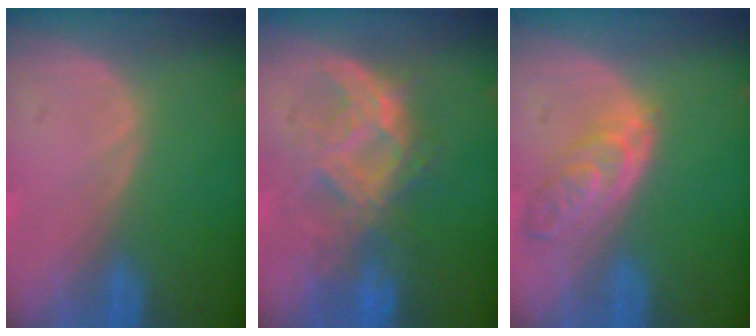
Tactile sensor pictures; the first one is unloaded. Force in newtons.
{"total": 7.7, "press": 7.6, "slide": 0.7}
{"total": 5.4, "press": 5.2, "slide": 1.5}